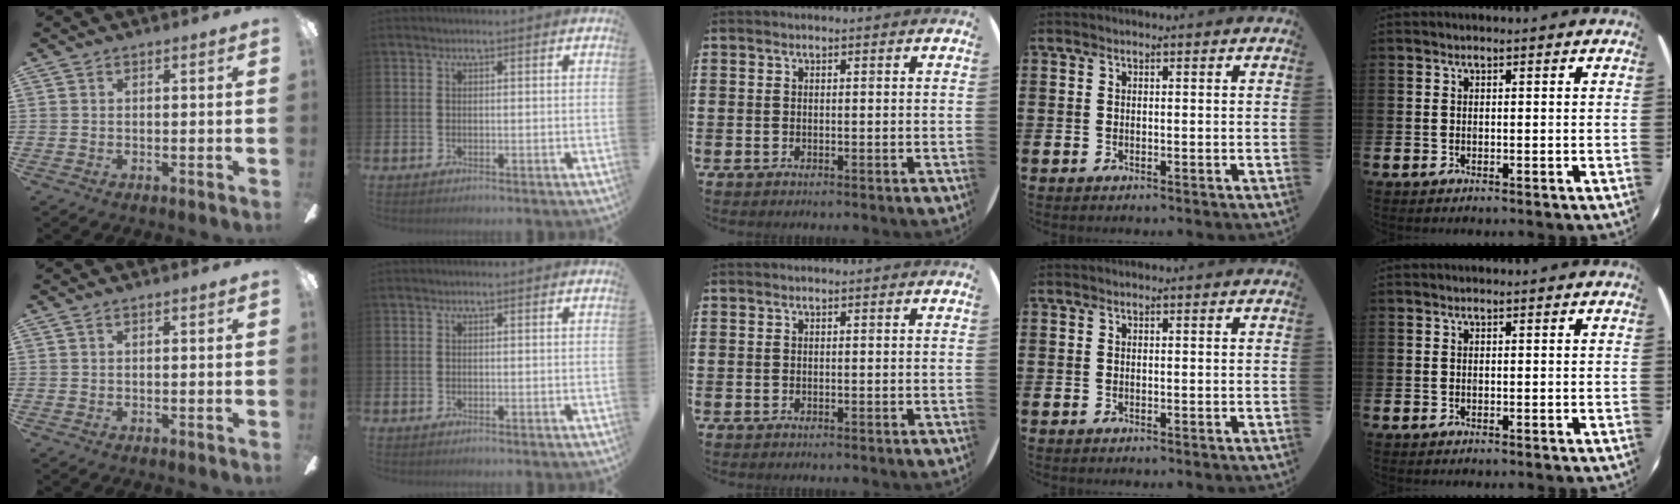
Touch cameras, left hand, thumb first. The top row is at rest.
{}